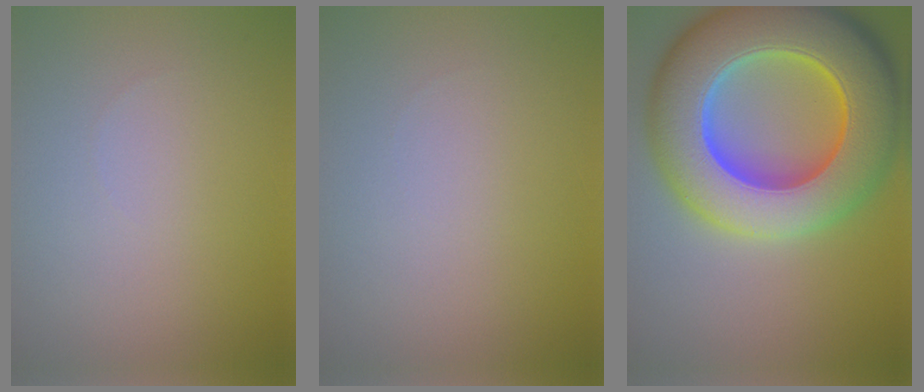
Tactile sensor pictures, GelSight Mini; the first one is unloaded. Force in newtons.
{"total": 0.0}
{"total": 16.4, "press": 16.4, "slide": 0.6}